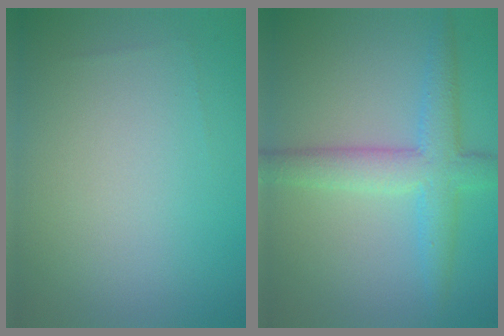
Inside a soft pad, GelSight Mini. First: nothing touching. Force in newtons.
{"total": 4.7, "press": 4.7, "slide": 0.1}